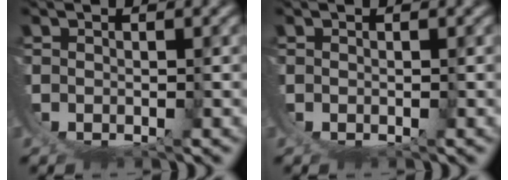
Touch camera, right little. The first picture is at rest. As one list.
[{"total": 0.0}]